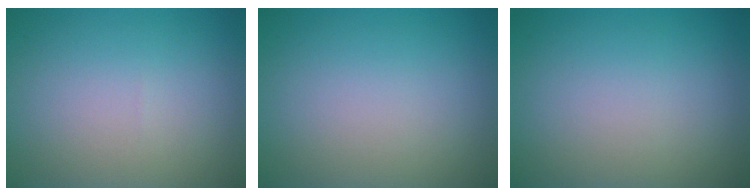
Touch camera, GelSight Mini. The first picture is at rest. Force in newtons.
{"total": 0.0}
{"total": 0.0}